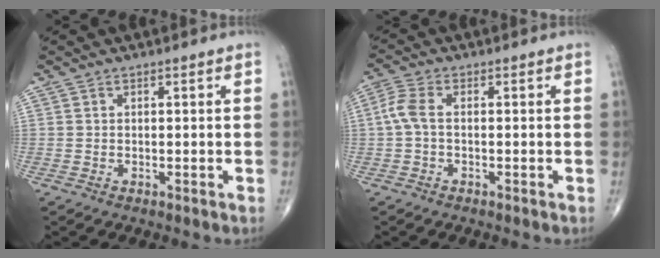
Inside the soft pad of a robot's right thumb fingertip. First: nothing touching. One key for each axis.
{"total": 4.0, "fx": -0.2, "fy": 1.9, "fz": 3.5, "tx": -0.094, "ty": 0.009, "tz": -0.012}